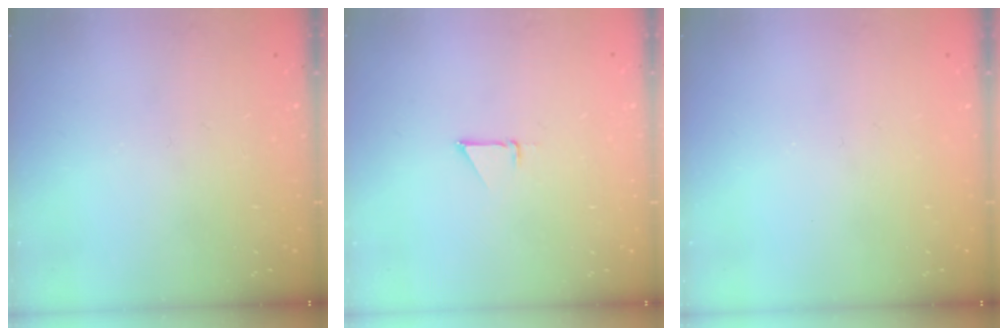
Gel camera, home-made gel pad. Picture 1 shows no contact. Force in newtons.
{"total": 1.9, "press": 1.9, "slide": 0.0}
{"total": 0.0}